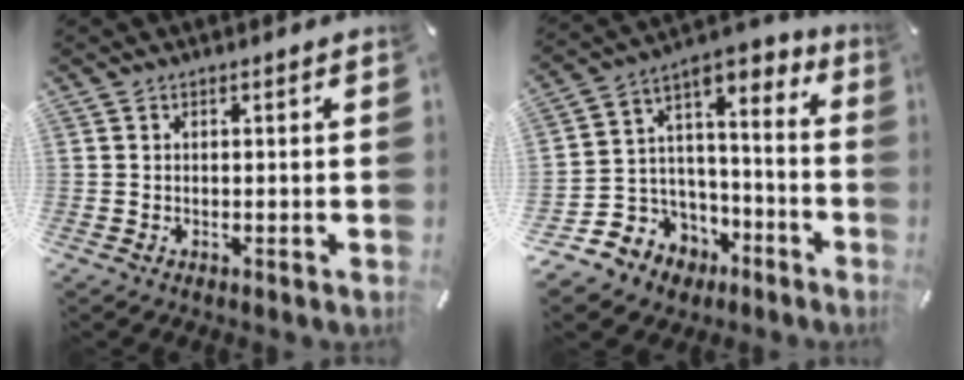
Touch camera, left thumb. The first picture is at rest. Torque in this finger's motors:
{"motor_torque": [1.45, 2.79, 0.13, 0.25, 0.06]}